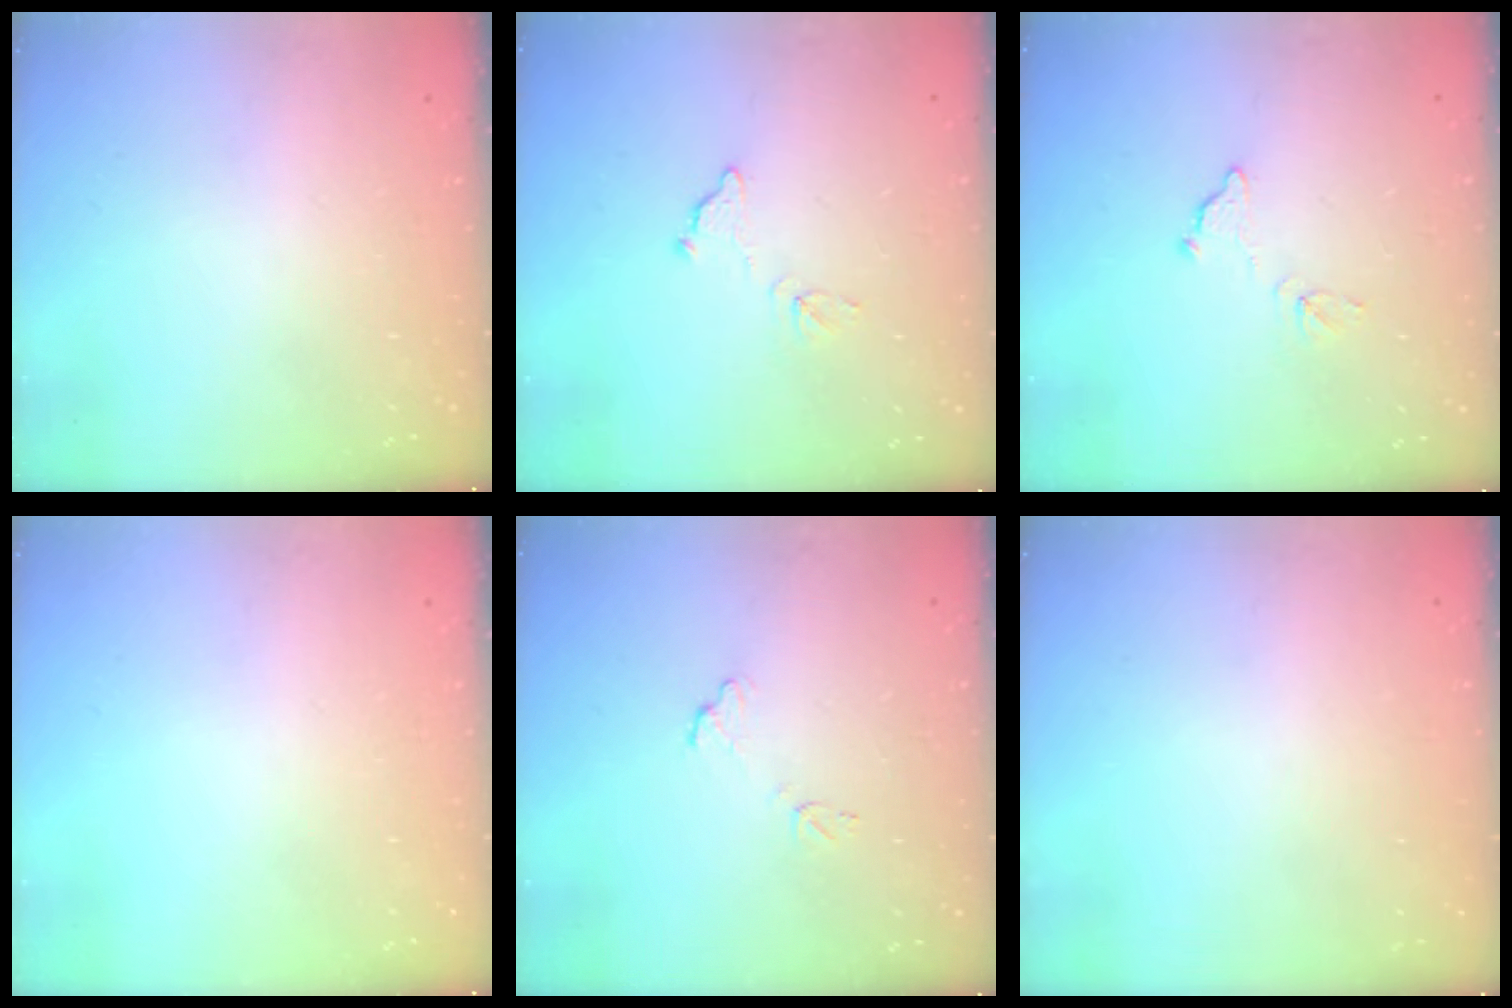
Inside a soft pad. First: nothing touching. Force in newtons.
{"total": 7.7, "press": 7.7, "slide": 0.4}
{"total": 7.7, "press": 7.7, "slide": 0.4}
{"total": 0.0}
{"total": 6.4, "press": 6.4, "slide": 0.3}
{"total": 3.0, "press": 3.0, "slide": 0.1}